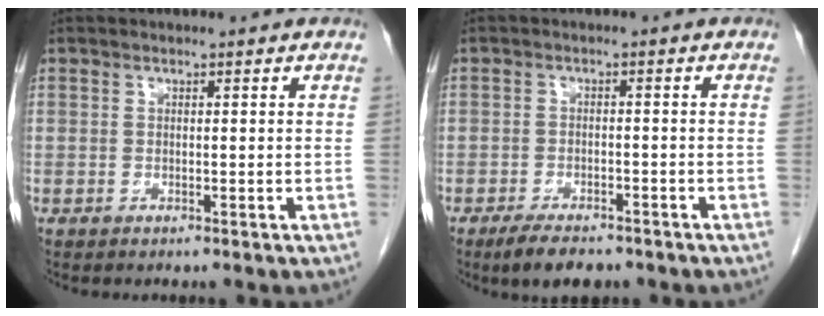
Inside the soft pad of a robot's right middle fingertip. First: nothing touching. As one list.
[{"total": 5.3, "force": [-4.1, 1.8, 2.8], "torque": [-0.052, -0.007, -0.063]}]